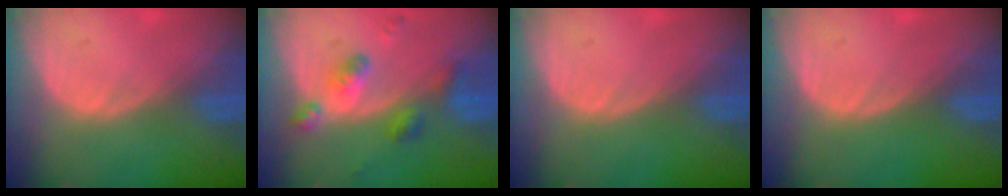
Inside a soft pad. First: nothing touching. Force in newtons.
{"total": 6.1, "press": 5.4, "slide": 2.9}
{"total": 0.0}
{"total": 0.0}